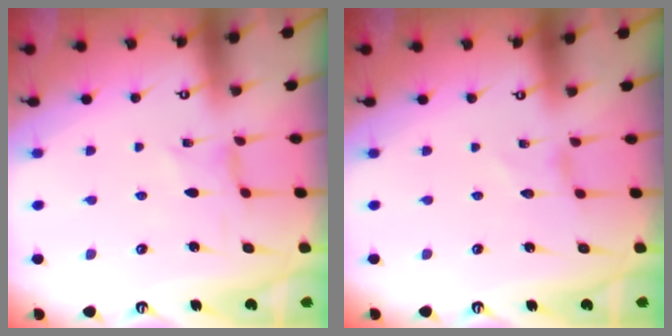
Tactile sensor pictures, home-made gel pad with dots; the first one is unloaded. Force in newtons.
{"total": 0.0}